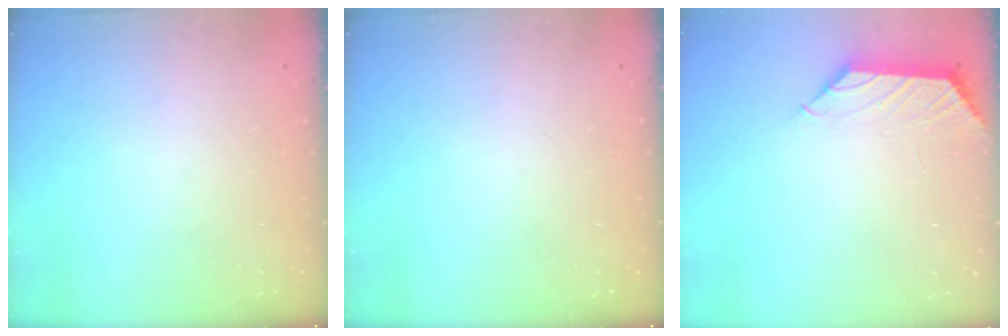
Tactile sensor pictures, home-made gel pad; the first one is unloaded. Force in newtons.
{"total": 0.0}
{"total": 1.5, "press": 1.3, "slide": 0.6}